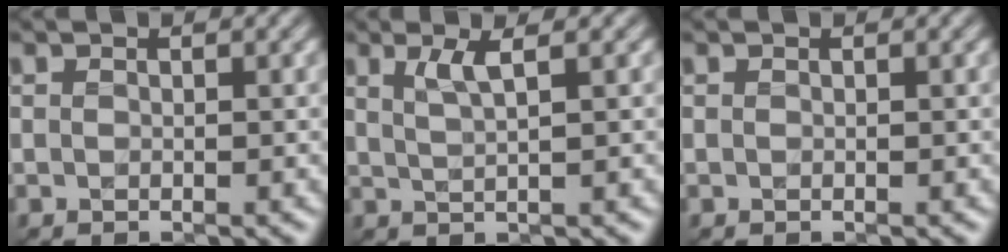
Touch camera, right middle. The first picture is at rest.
{"total": 2.1, "force": [1.0, 0.3, 1.8], "torque": [-0.034, -0.006, 0.022]}
{"total": 0.0}